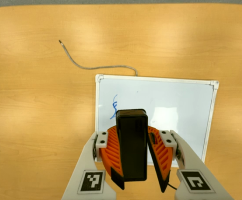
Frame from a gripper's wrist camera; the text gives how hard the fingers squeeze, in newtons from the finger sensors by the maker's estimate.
{"total": 10.0, "left": 9.8, "right": 10.2}